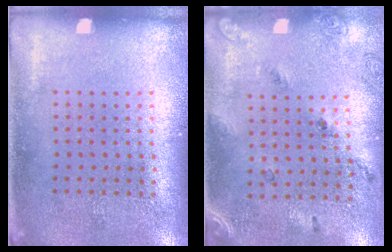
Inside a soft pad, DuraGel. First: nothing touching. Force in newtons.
{"total": 1.7, "press": 1.1, "slide": 1.3}